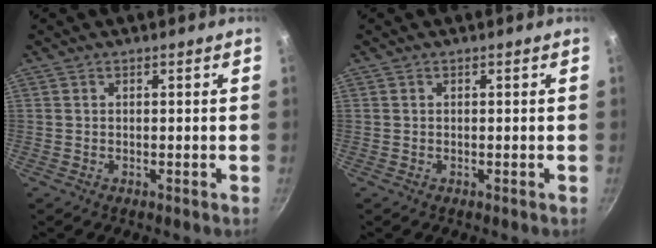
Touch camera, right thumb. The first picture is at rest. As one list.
[{"total": 0.0}]